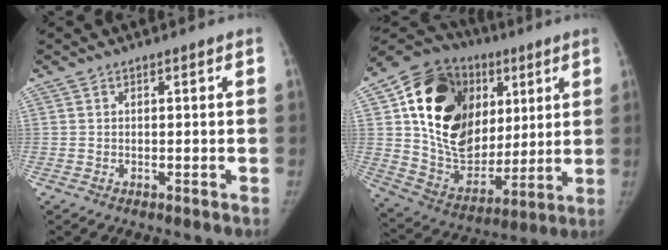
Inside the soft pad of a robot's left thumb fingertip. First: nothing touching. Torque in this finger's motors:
{"motor_torque": [2.36, 2.65, 1.39, -1.38, 0.22]}